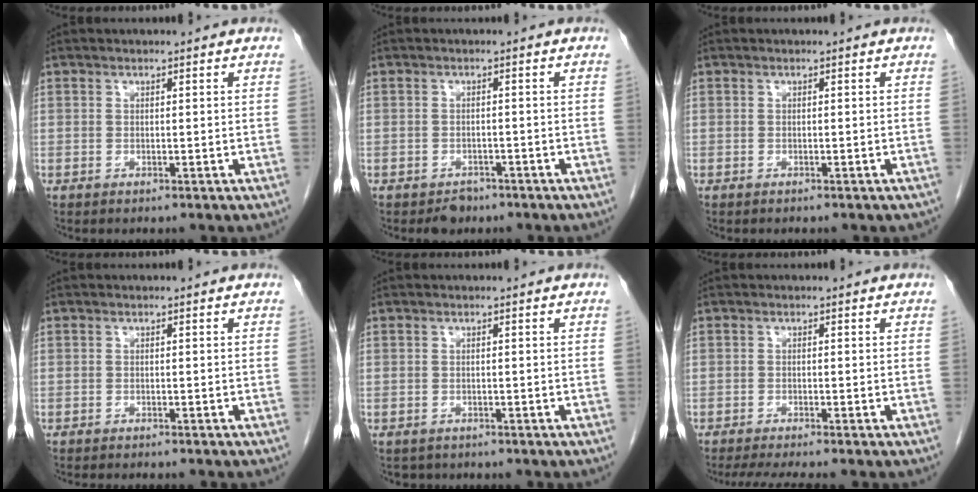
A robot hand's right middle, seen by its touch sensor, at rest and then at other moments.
{"total": 2.0, "force": [-1.5, 1.2, 0.5], "torque": [-0.012, 0.002, -0.019]}
{"total": 2.4, "force": [-2.0, 0.8, 1.0], "torque": [-0.018, -0.003, -0.018]}
{"total": 4.4, "force": [-3.9, 0.7, 1.9], "torque": [-0.021, -0.006, -0.049]}
{"total": 1.8, "force": [-1.6, 0.9, -0.1], "torque": [-0.006, -0.002, -0.024]}
{"total": 5.0, "force": [-4.3, -0.5, 2.5], "torque": [-0.039, -0.017, -0.071]}